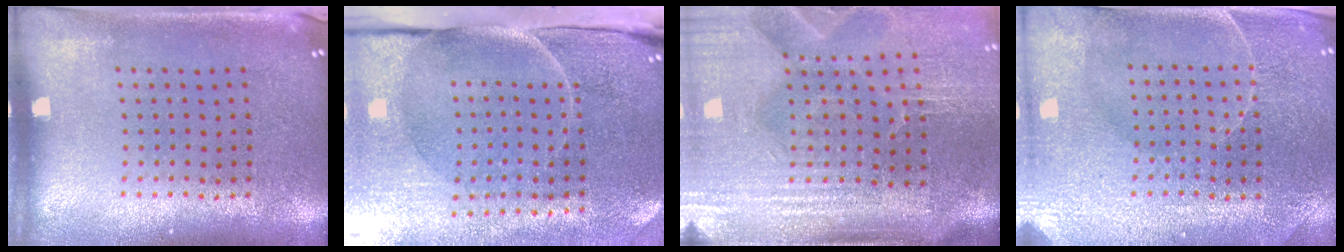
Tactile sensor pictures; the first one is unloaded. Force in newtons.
{"total": 4.9, "press": 3.9, "slide": 2.9}
{"total": 4.9, "press": 4.2, "slide": 2.6}
{"total": 3.4, "press": 3.4, "slide": 0.4}